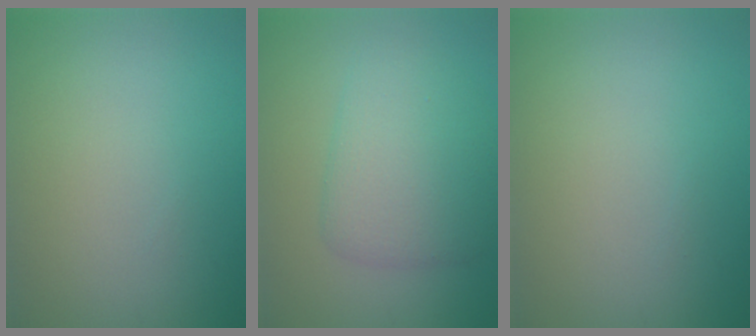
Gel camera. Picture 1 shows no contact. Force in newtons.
{"total": 4.5, "press": 4.5, "slide": 0.1}
{"total": 0.0}